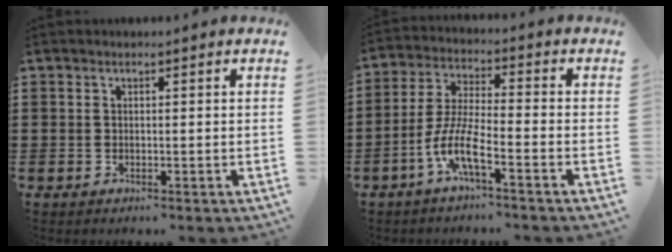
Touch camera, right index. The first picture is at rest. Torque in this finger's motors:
{"motor_torque": [2.14, 0.00, 0.87, 0.21]}